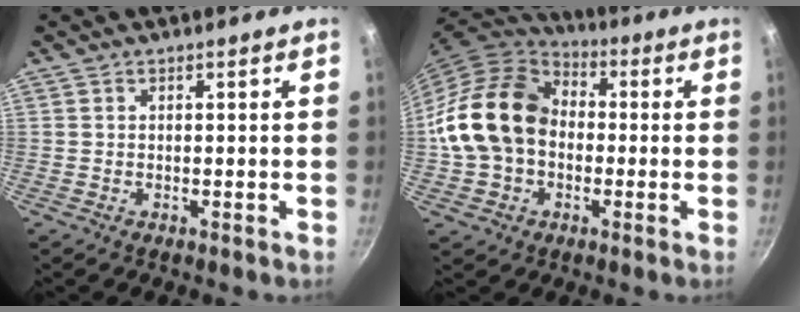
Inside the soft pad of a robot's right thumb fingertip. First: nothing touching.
{"total": 17.5, "force": [-0.6, 13.6, 11.0], "torque": [-0.179, 0.039, -0.018]}